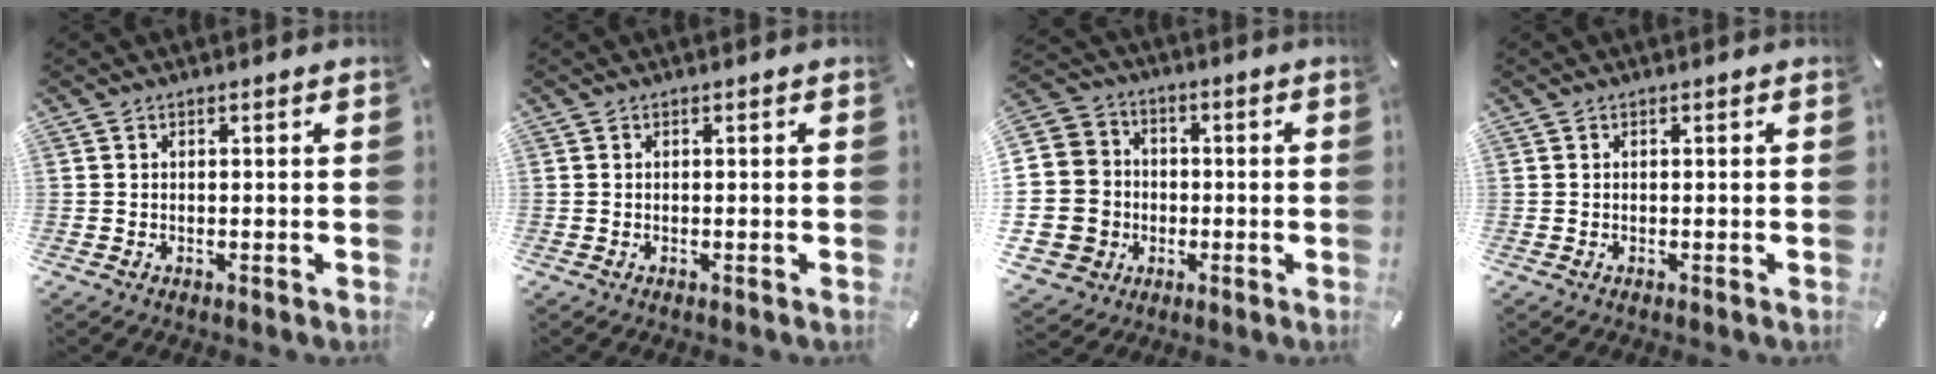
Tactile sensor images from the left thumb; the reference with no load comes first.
{"total": 0.0}
{"total": 14.3, "force": [-2.4, 13.4, 4.2], "torque": [-0.102, 0.022, -0.040]}
{"total": 0.0}